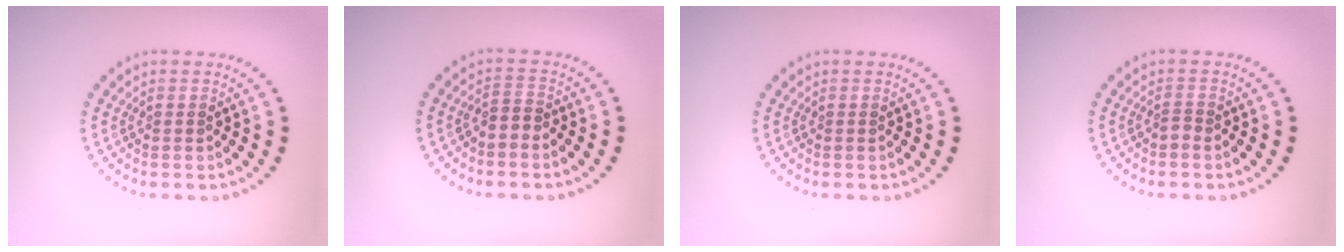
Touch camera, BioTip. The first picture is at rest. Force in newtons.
{"total": 1.7, "press": 1.3, "slide": 1.1}
{"total": 0.0}
{"total": 0.8, "press": 0.5, "slide": 0.6}